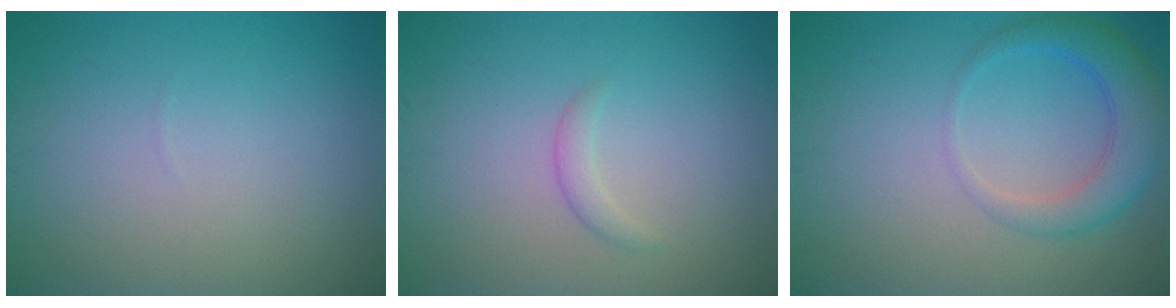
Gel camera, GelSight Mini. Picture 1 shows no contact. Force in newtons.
{"total": 1.1, "press": 1.1, "slide": 0.1}
{"total": 4.0, "press": 3.9, "slide": 0.3}